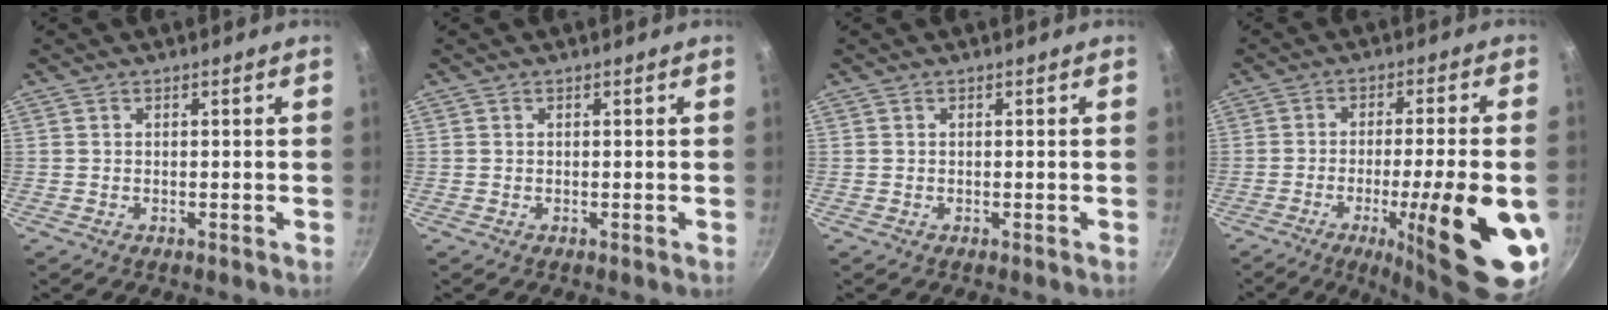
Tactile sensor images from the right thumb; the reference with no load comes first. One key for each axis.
{"total": 0.0}
{"total": 0.0}
{"total": 20.7, "fx": -6.3, "fy": 4.0, "fz": 19.3, "tx": -0.252, "ty": 0.010, "tz": -0.085}